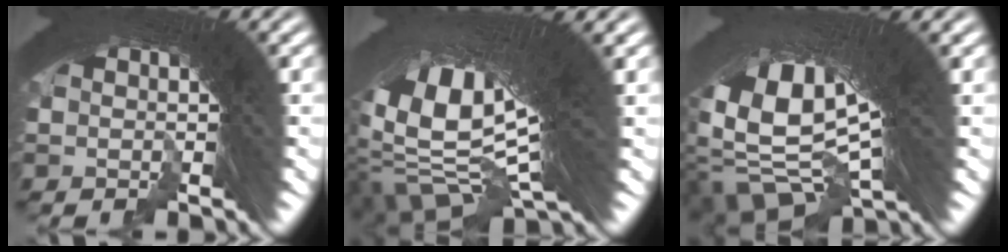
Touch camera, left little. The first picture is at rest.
{"total": 20.2, "force": [0.1, 10.2, 17.5], "torque": [-0.333, -0.037, 0.027]}
{"total": 19.1, "force": [1.3, 11.7, 15.1], "torque": [-0.315, -0.044, 0.040]}